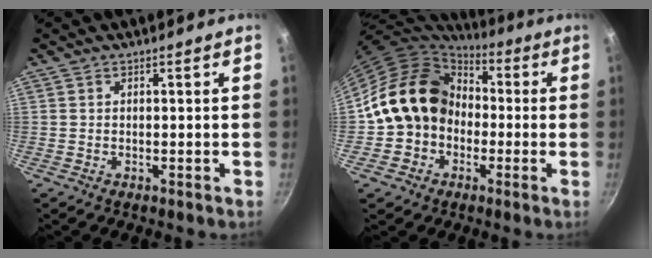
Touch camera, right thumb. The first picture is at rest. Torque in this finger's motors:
{"motor_torque": [-0.30, 1.66, 0.46, -0.44, 0.20]}